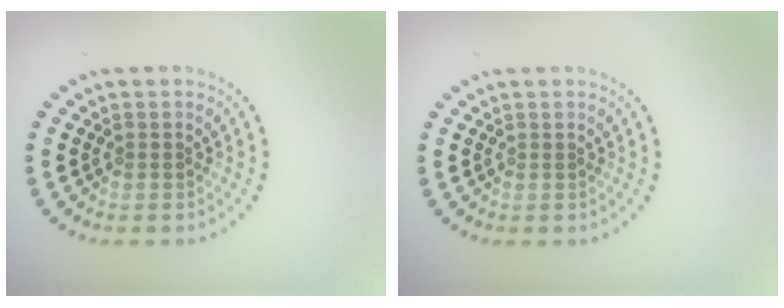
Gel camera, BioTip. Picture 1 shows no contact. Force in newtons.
{"total": 0.0}